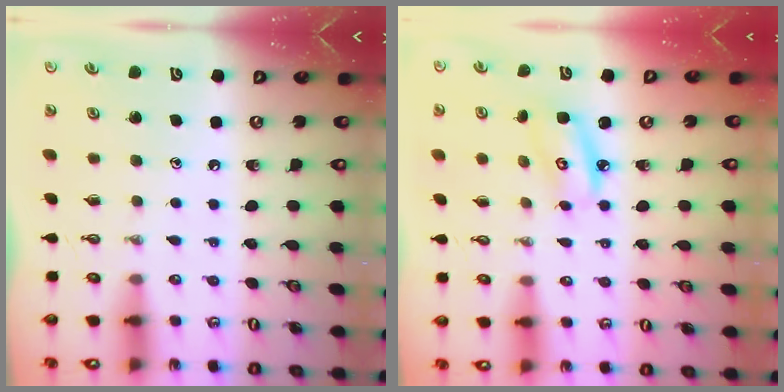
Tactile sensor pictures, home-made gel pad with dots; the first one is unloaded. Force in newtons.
{"total": 6.0, "press": 6.0, "slide": 0.2}